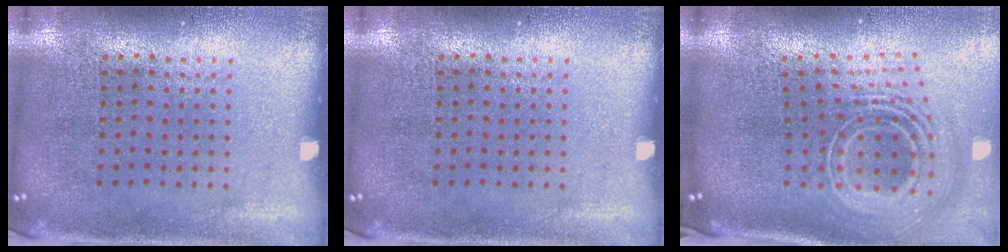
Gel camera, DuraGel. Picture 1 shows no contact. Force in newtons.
{"total": 0.0}
{"total": 3.0, "press": 2.0, "slide": 2.3}